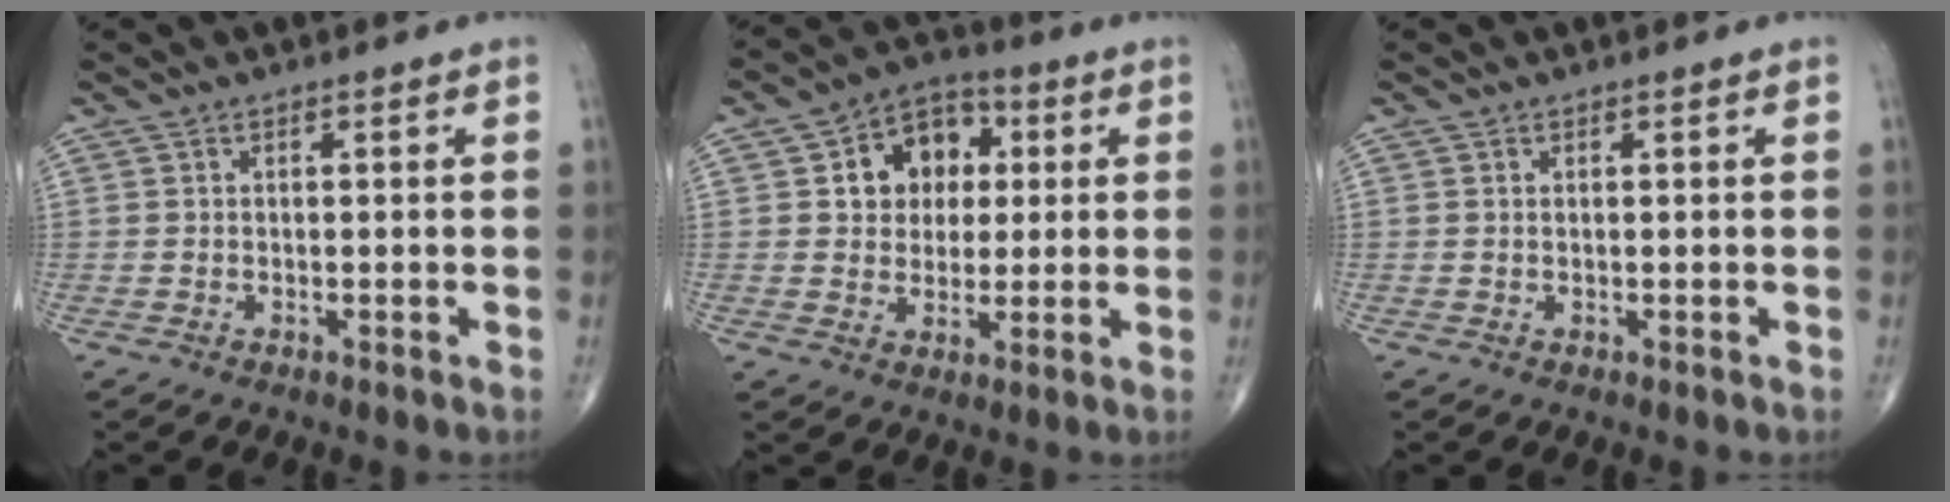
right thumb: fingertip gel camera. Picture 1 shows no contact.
{"total": 10.9, "force": [2.5, 8.6, 6.2], "torque": [-0.049, 0.009, 0.034]}
{"total": 0.0}